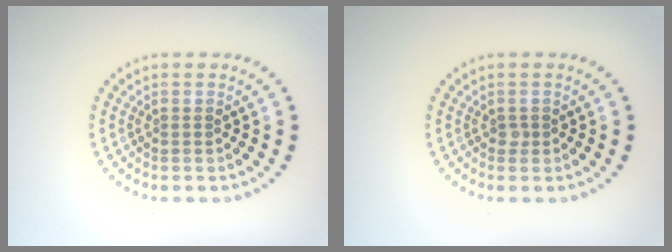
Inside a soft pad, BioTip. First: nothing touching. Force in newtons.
{"total": 0.6, "press": 0.5, "slide": 0.3}